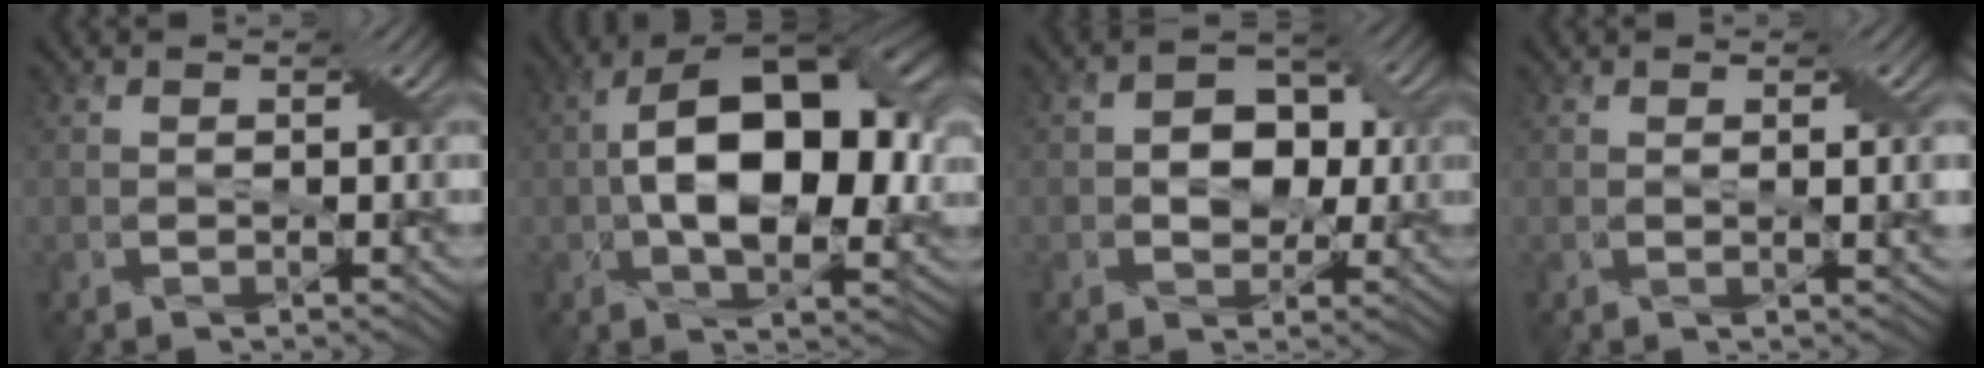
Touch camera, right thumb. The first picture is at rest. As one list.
[{"total": 15.3, "force": [0.7, 8.5, 12.8], "torque": [-0.203, 0.011, 0.011]}, {"total": 4.7, "force": [0.2, 3.6, 2.9], "torque": [-0.037, 0.007, -0.004]}, {"total": 1.9, "force": [0.5, 0.1, 1.8], "torque": [-0.026, 0.003, 0.008]}]